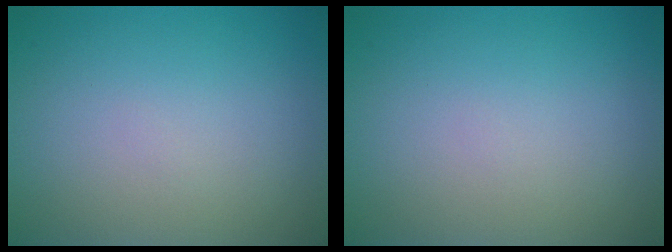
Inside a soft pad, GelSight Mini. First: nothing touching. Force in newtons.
{"total": 0.0}